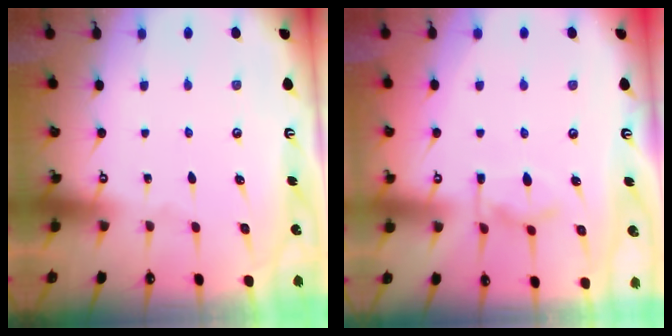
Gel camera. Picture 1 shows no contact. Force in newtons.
{"total": 9.3, "press": 9.2, "slide": 1.2}